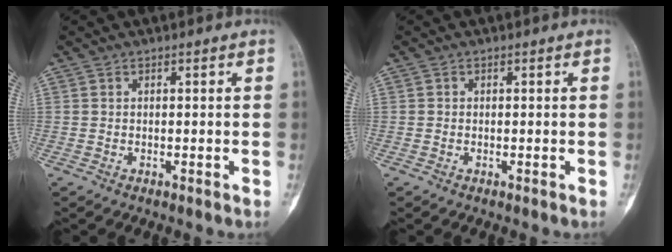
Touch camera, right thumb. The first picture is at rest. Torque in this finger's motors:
{"motor_torque": [-0.25, 0.05, 0.01, 0.39, -0.13]}